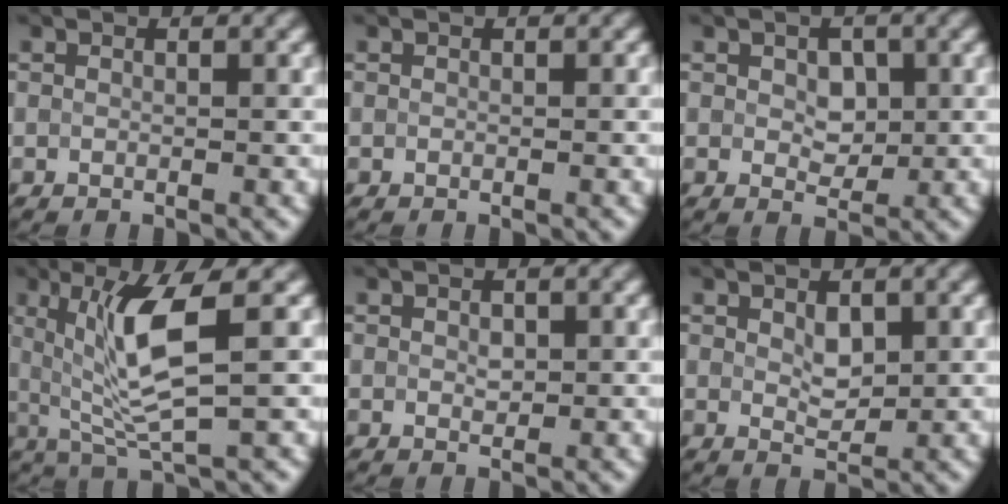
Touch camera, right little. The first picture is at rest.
{"total": 0.0}
{"total": 2.4, "force": [0.4, 1.6, 1.8], "torque": [-0.031, -0.001, 0.007]}
{"total": 6.1, "force": [1.3, 1.0, 5.9], "torque": [-0.123, -0.001, 0.030]}
{"total": 0.8, "force": [0.2, 0.5, 0.6], "torque": [-0.012, 0.000, 0.004]}
{"total": 1.9, "force": [0.6, 1.0, 1.5], "torque": [-0.028, -0.003, 0.014]}